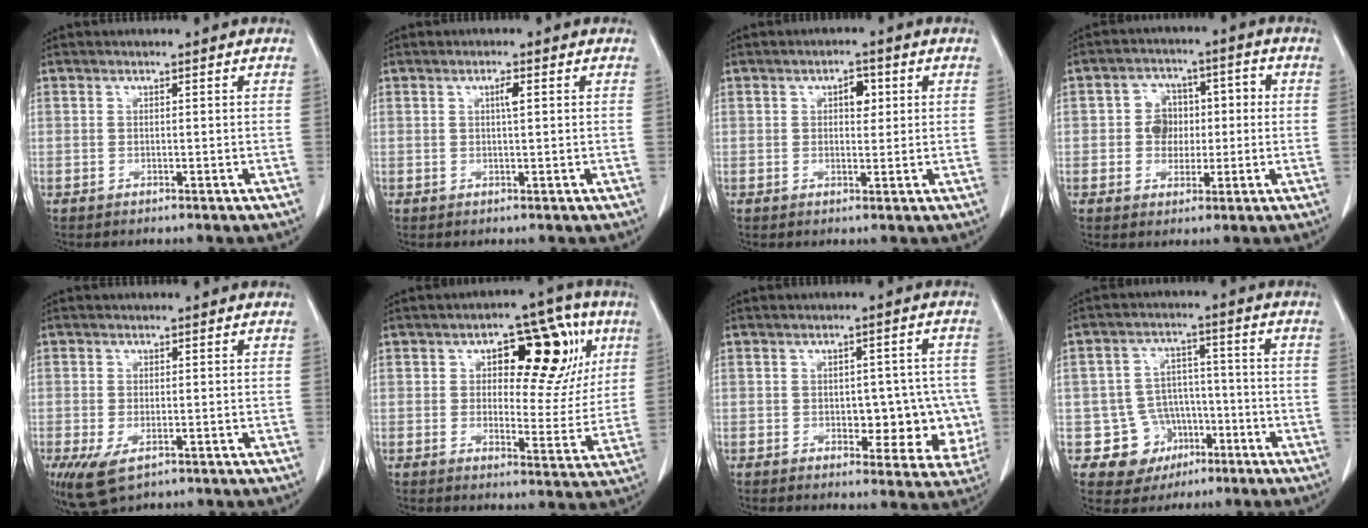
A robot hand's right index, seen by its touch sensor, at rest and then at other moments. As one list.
[{"total": 2.0, "force": [0.7, 0.3, 1.8], "torque": [-0.034, 0.000, 0.012]}, {"total": 3.4, "force": [1.2, 1.9, 2.6], "torque": [-0.040, 0.006, 0.018]}, {"total": 6.5, "force": [-0.1, 5.7, 3.1], "torque": [-0.047, 0.032, 0.003]}, {"total": 6.6, "force": [-2.7, 3.4, 4.9], "torque": [-0.097, -0.019, -0.038]}, {"total": 15.2, "force": [5.5, 7.3, 12.2], "torque": [-0.145, 0.029, 0.077]}, {"total": 9.3, "force": [-1.1, 5.5, 7.4], "torque": [-0.069, 0.021, -0.001]}, {"total": 8.6, "force": [-3.2, 7.9, 1.4], "torque": [-0.015, 0.022, -0.037]}]